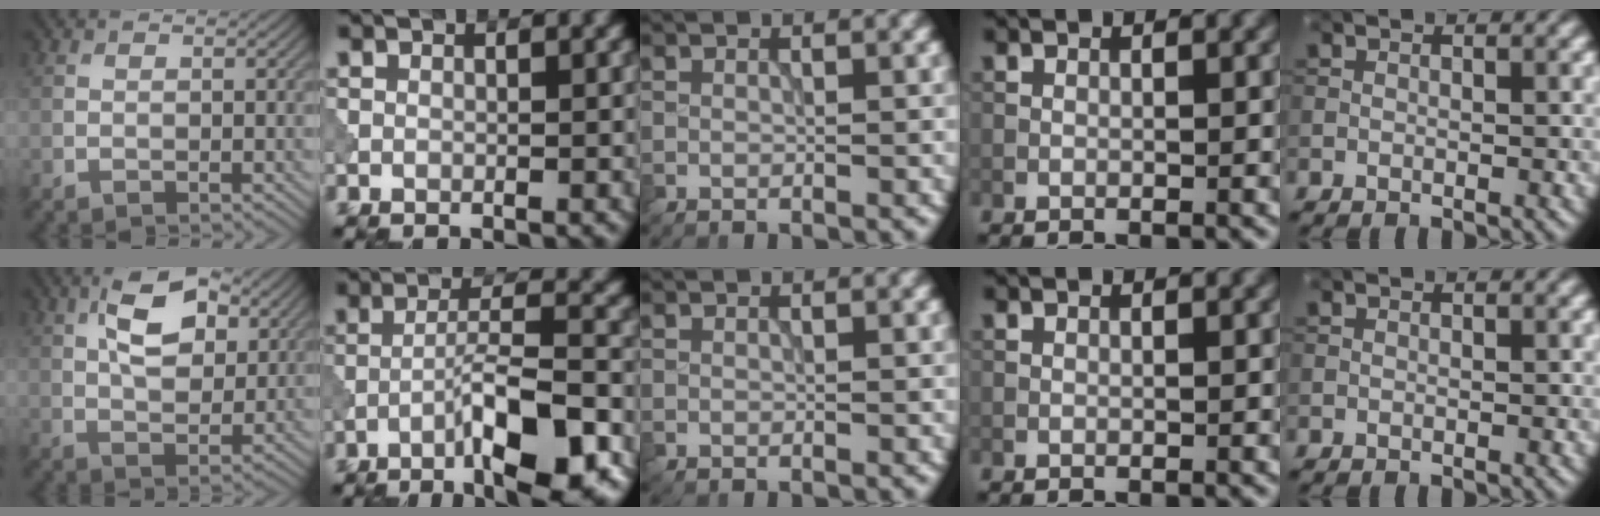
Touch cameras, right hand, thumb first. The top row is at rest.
{"thumb": {"total": 8.6, "force": [3.4, 4.5, 6.6], "torque": [-0.126, 0.009, 0.056]}, "index": {"total": 8.9, "force": [-4.7, 1.7, 7.4], "torque": [-0.120, 0.014, -0.078]}}